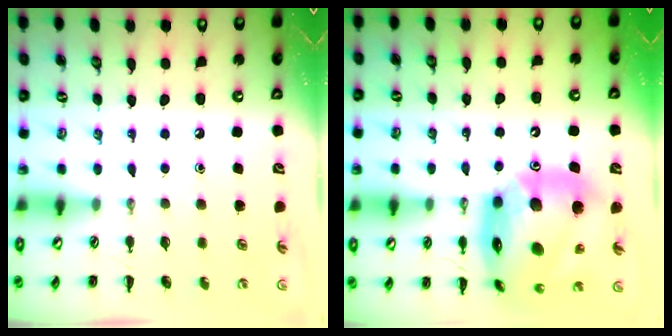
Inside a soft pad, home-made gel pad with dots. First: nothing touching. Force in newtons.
{"total": 20.8, "press": 19.8, "slide": 6.2}